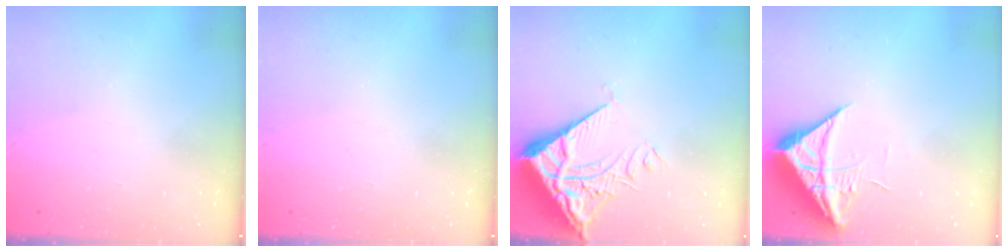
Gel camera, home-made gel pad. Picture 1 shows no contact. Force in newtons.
{"total": 0.0}
{"total": 7.5, "press": 7.4, "slide": 1.0}
{"total": 9.4, "press": 9.3, "slide": 1.0}